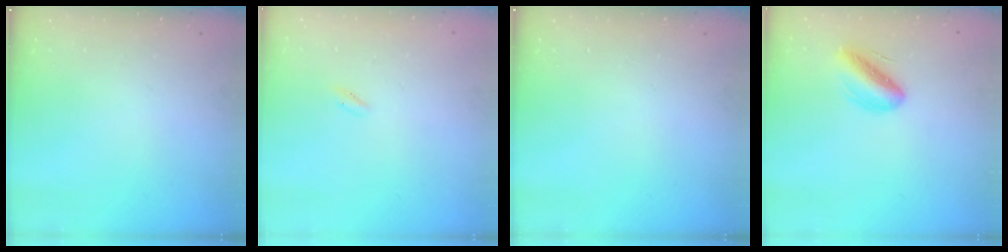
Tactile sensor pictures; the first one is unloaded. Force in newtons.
{"total": 0.6, "press": 0.5, "slide": 0.4}
{"total": 0.0}
{"total": 9.3, "press": 9.0, "slide": 2.4}